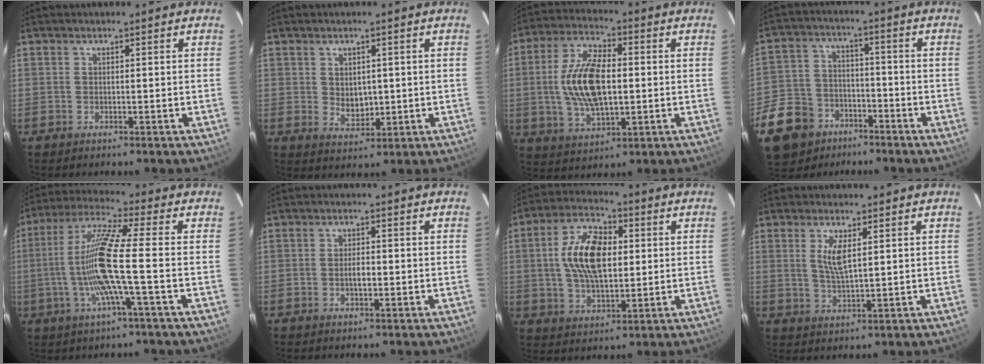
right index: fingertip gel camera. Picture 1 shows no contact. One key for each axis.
{"total": 4.1, "fx": 0.5, "fy": 3.1, "fz": 2.7, "tx": -0.043, "ty": -0.002, "tz": 0.015}
{"total": 14.4, "fx": -0.1, "fy": 7.0, "fz": 12.6, "tx": -0.252, "ty": 0.006, "tz": 0.002}
{"total": 16.0, "fx": -9.5, "fy": 11.4, "fz": 5.9, "tx": -0.171, "ty": 0.018, "tz": -0.150}
{"total": 13.2, "fx": -2.4, "fy": -0.3, "fz": 13.0, "tx": -0.257, "ty": 0.001, "tz": -0.046}
{"total": 2.3, "fx": -0.5, "fy": 0.8, "fz": 2.1, "tx": -0.038, "ty": 0.002, "tz": -0.010}
{"total": 13.8, "fx": 1.6, "fy": 7.5, "fz": 11.5, "tx": -0.215, "ty": 0.019, "tz": 0.029}
{"total": 4.9, "fx": 1.6, "fy": 1.4, "fz": 4.4, "tx": -0.085, "ty": -0.004, "tz": 0.033}